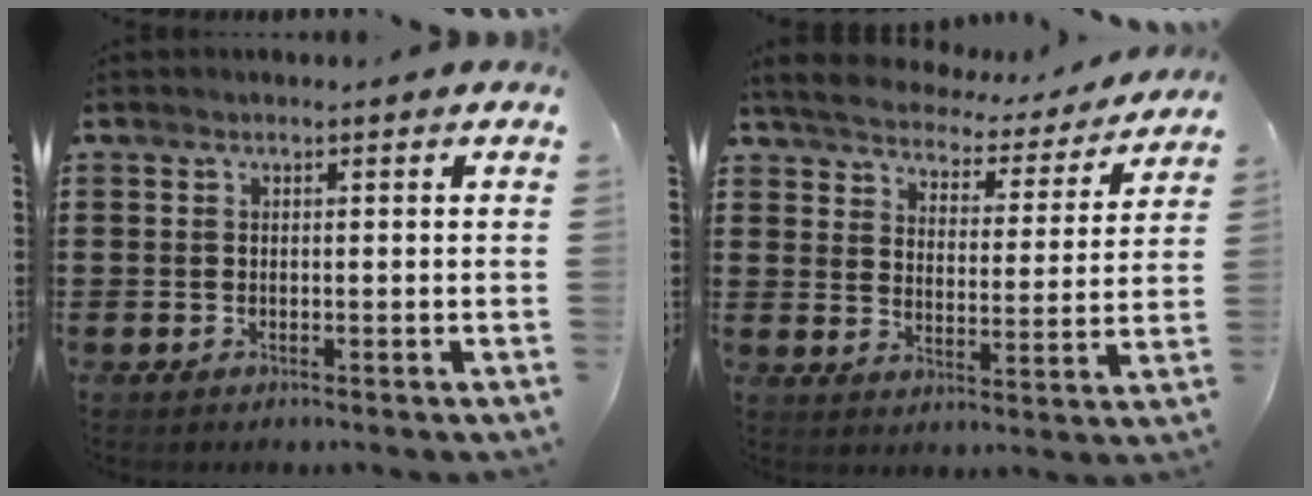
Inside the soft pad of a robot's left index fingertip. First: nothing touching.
{"total": 3.7, "force": [3.7, 0.4, 0.2], "torque": [-0.031, -0.027, 0.056]}